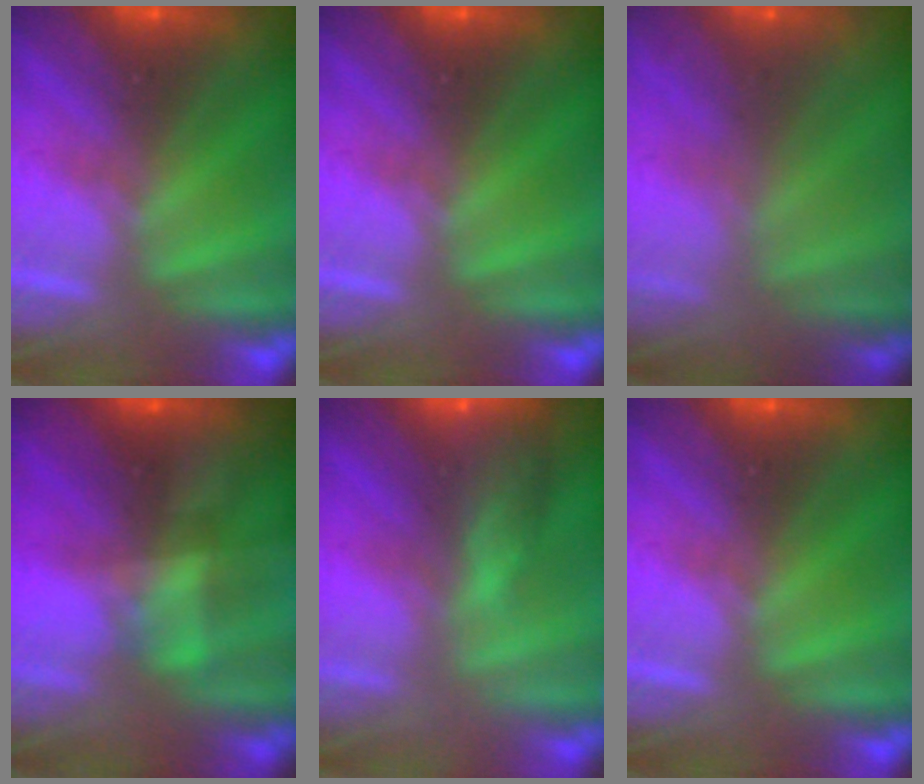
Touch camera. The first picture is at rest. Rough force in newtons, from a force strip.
{"total": 0.0}
{"total": 5.7}
{"total": 4.7}
{"total": 7.3}
{"total": 0.0}